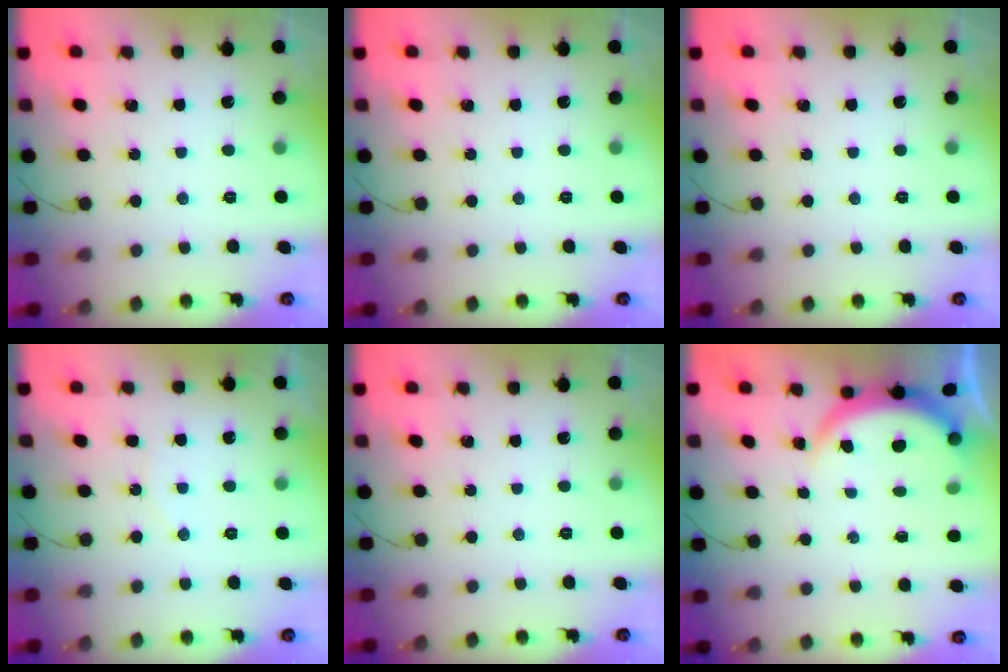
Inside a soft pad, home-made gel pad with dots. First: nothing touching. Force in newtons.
{"total": 0.0}
{"total": 0.0}
{"total": 4.6, "press": 4.6, "slide": 0.4}
{"total": 0.0}
{"total": 3.9, "press": 3.9, "slide": 0.2}